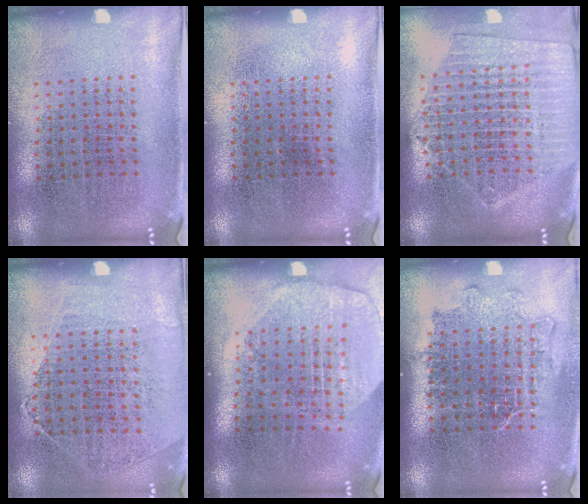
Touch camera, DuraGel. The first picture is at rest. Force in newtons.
{"total": 0.0}
{"total": 1.9, "press": 1.8, "slide": 0.7}
{"total": 1.2, "press": 0.9, "slide": 0.7}
{"total": 2.0, "press": 1.8, "slide": 1.0}
{"total": 1.2, "press": 1.1, "slide": 0.6}